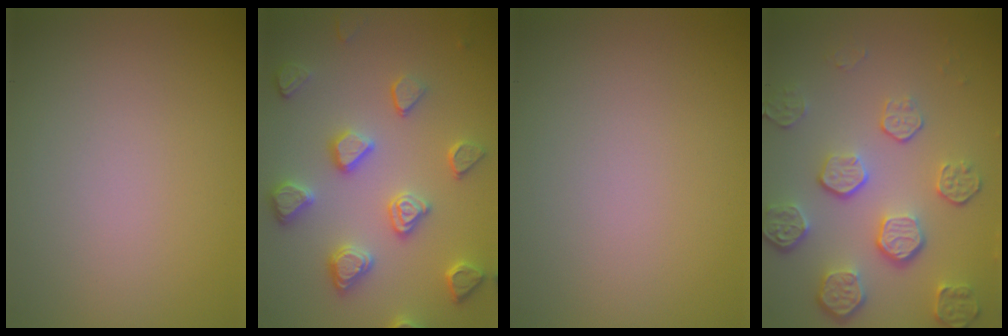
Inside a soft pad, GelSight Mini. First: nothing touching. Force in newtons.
{"total": 4.2, "press": 3.7, "slide": 1.9}
{"total": 0.0}
{"total": 5.6, "press": 4.2, "slide": 3.7}